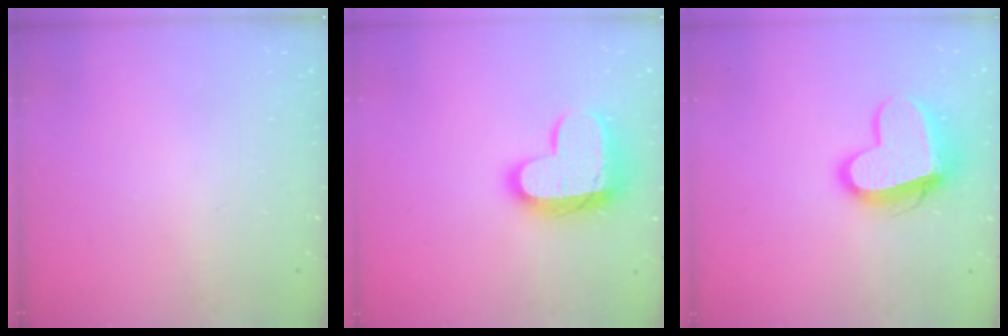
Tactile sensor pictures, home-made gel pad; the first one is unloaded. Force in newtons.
{"total": 16.7, "press": 16.6, "slide": 1.3}
{"total": 13.5, "press": 13.5, "slide": 1.1}